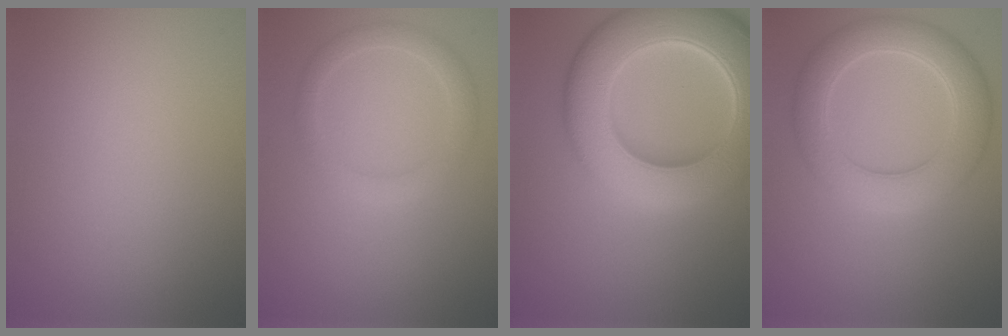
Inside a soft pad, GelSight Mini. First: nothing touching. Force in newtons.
{"total": 2.2, "press": 2.2, "slide": 0.1}
{"total": 11.7, "press": 11.7, "slide": 0.2}
{"total": 5.8, "press": 5.8, "slide": 0.3}